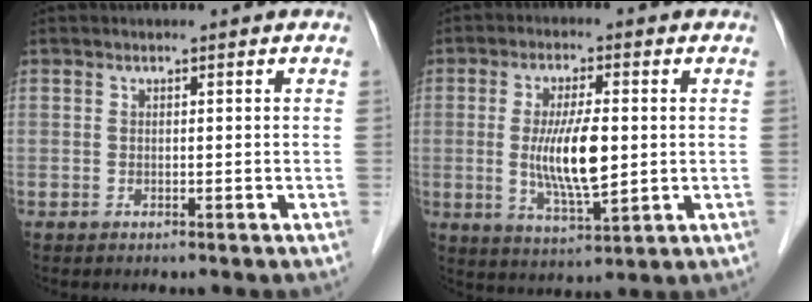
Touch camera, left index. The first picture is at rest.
{"total": 9.2, "force": [0.0, 1.9, 9.0], "torque": [-0.177, -0.012, 0.003]}